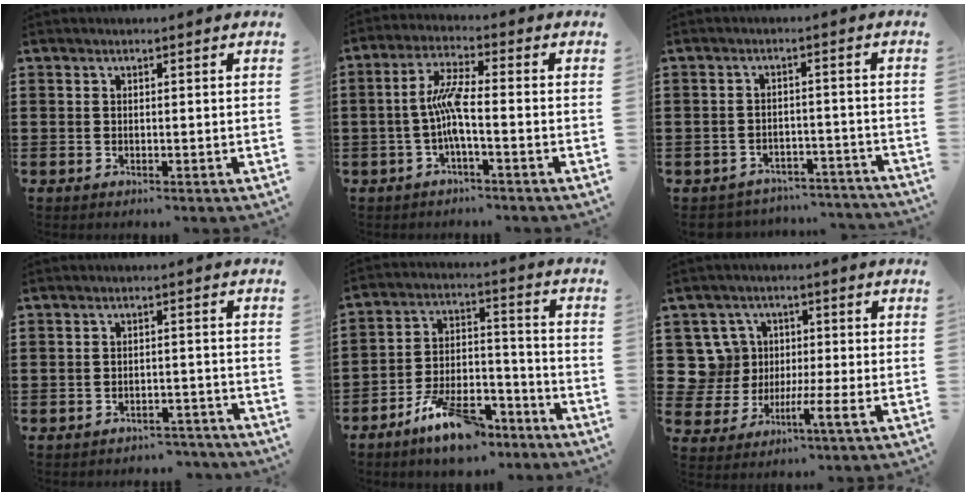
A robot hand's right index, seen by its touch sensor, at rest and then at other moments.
{"total": 6.3, "force": [-1.3, 1.0, 6.1], "torque": [-0.131, -0.004, -0.034]}
{"total": 3.3, "force": [-3.2, 0.6, 0.2], "torque": [-0.011, 0.001, -0.068]}
{"total": 2.7, "force": [-2.6, 0.4, 0.2], "torque": [-0.010, -0.001, -0.054]}
{"total": 11.2, "force": [-8.7, 4.3, 5.7], "torque": [-0.096, 0.040, -0.158]}
{"total": 6.6, "force": [0.0, 5.6, 3.6], "torque": [-0.102, 0.011, 0.003]}